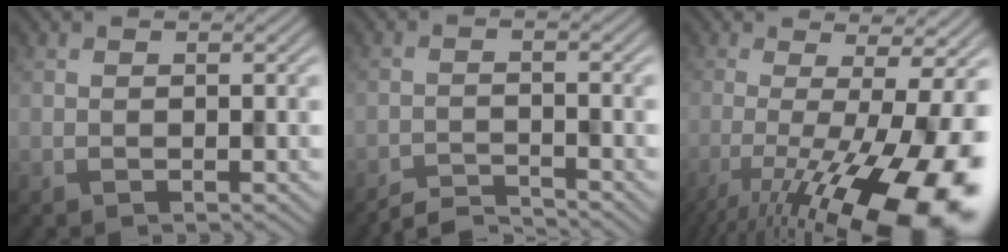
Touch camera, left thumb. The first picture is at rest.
{"total": 3.3, "force": [-3.2, 0.3, 0.8], "torque": [-0.005, 0.001, -0.067]}
{"total": 18.5, "force": [-7.5, 4.9, 16.2], "torque": [-0.242, -0.023, -0.110]}